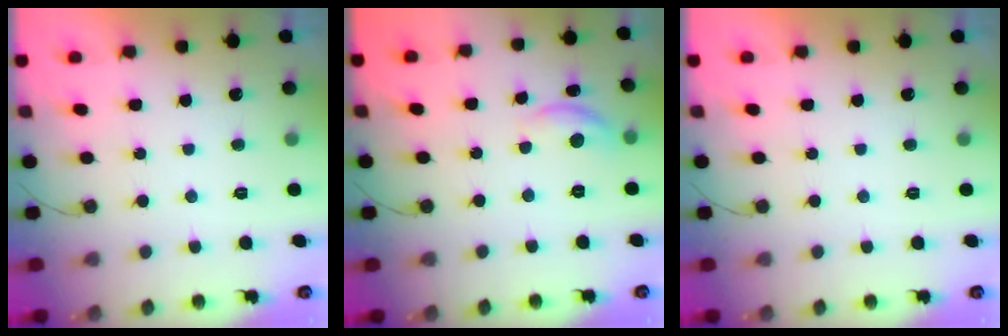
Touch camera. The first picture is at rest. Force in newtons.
{"total": 7.5, "press": 7.5, "slide": 0.7}
{"total": 0.0}